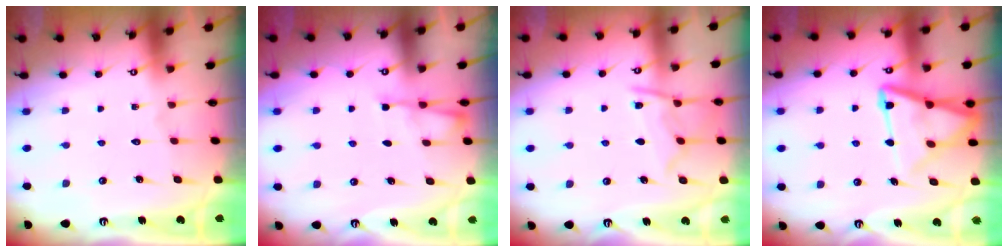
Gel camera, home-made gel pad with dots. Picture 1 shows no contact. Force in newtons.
{"total": 4.1, "press": 4.0, "slide": 0.4}
{"total": 9.8, "press": 9.7, "slide": 1.0}
{"total": 13.4, "press": 13.3, "slide": 1.3}